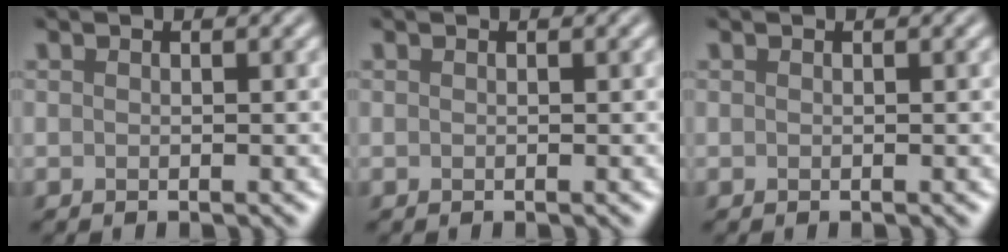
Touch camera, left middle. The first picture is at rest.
{"total": 0.0}
{"total": 0.0}